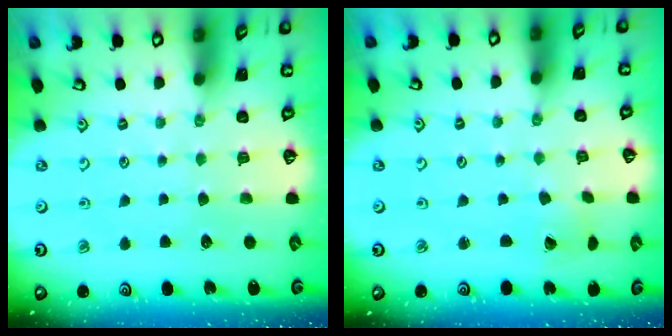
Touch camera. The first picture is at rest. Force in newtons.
{"total": 1.7, "press": 1.7, "slide": 0.1}